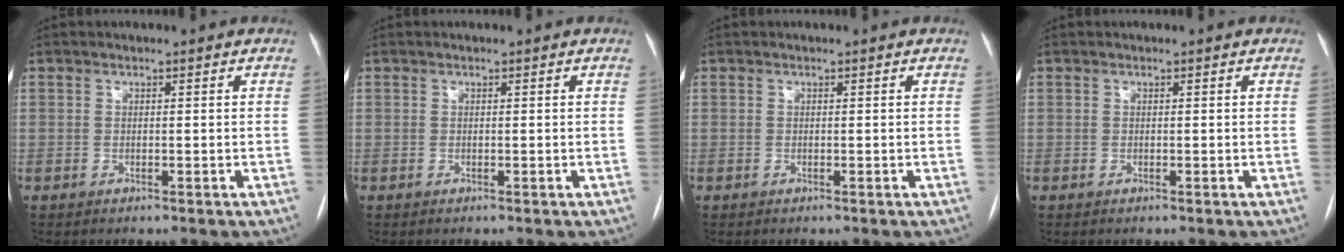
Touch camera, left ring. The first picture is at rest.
{"total": 0.0}
{"total": 0.0}
{"total": 0.0}